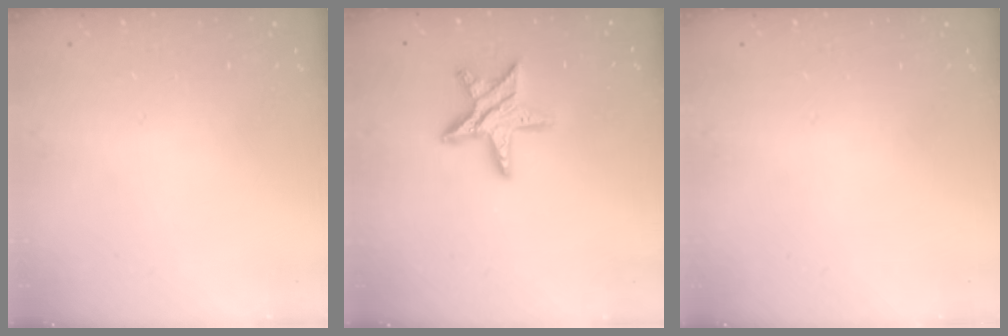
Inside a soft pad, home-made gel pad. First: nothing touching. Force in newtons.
{"total": 11.5, "press": 11.5, "slide": 0.7}
{"total": 0.0}